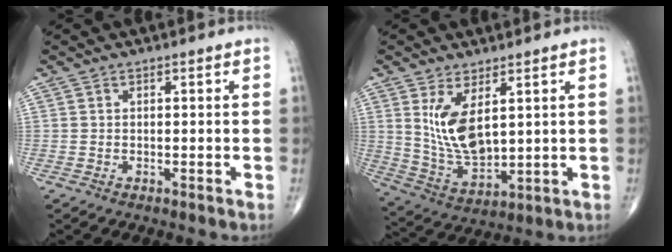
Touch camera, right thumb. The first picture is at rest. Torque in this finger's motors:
{"motor_torque": [-0.52, 1.21, 1.08, 0.24, 0.10]}